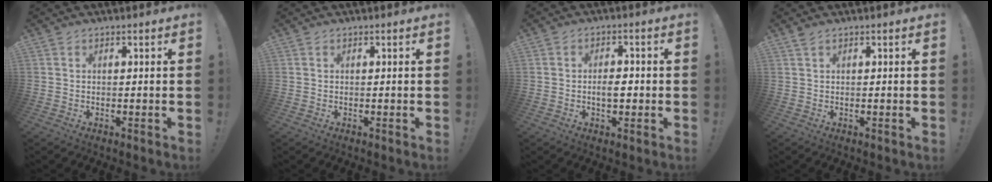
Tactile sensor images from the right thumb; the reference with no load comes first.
{"total": 0.0}
{"total": 4.2, "force": [-1.0, 2.6, 3.1], "torque": [-0.038, 0.005, -0.020]}
{"total": 1.0, "force": [0.8, 0.1, 0.6], "torque": [-0.006, -0.003, 0.013]}